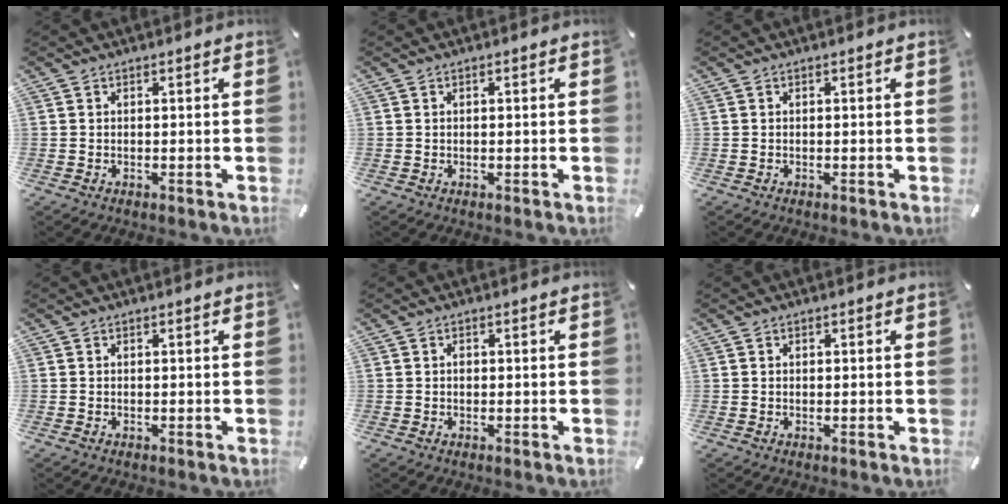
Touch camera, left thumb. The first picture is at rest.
{"total": 0.0}
{"total": 0.0}
{"total": 0.0}
{"total": 1.1, "force": [0.0, 0.9, 0.6], "torque": [-0.013, 0.003, -0.002]}
{"total": 0.6, "force": [0.0, 0.5, 0.3], "torque": [-0.006, 0.003, -0.001]}